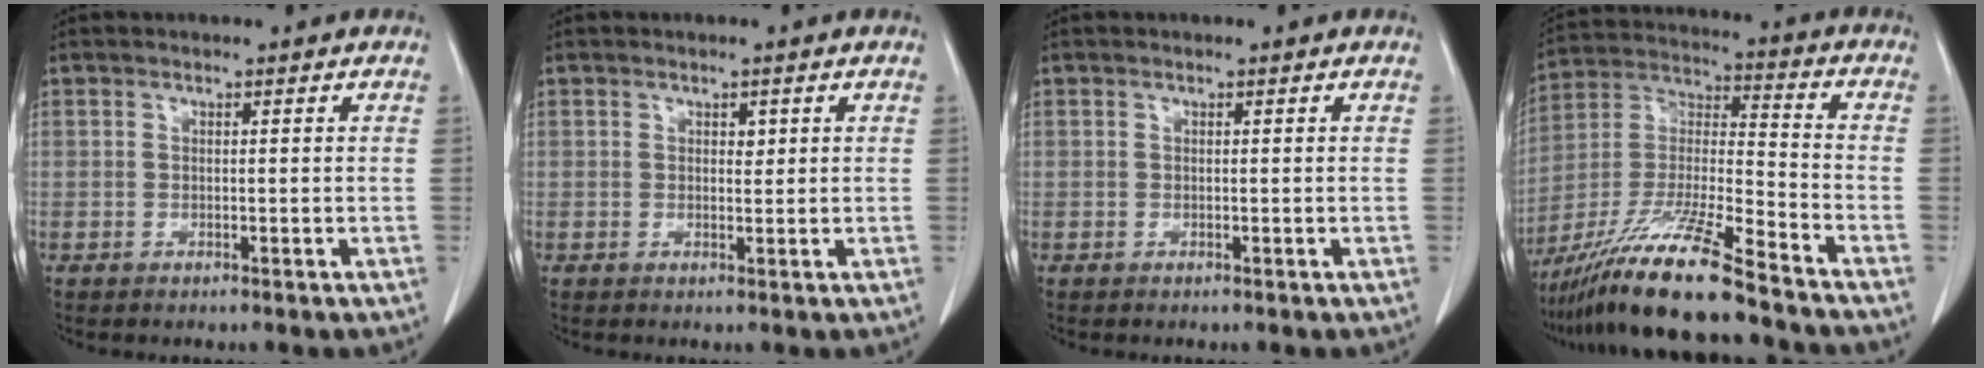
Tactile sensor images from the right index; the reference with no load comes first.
{"total": 1.1, "force": [0.5, 0.6, 0.8], "torque": [-0.009, -0.002, 0.007]}
{"total": 0.0}
{"total": 16.9, "force": [-13.2, 0.1, 10.6], "torque": [-0.228, -0.028, -0.247]}